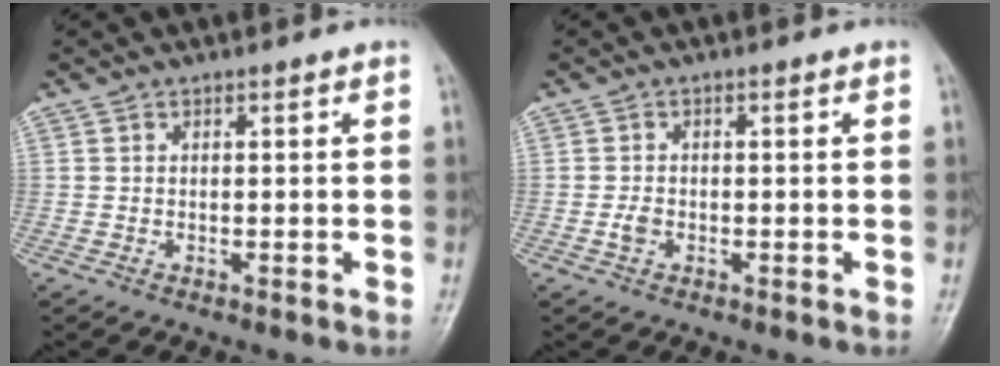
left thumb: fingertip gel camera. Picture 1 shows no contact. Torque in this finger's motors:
{"motor_torque": [-0.45, 0.58, 0.10, 0.02, 0.00]}